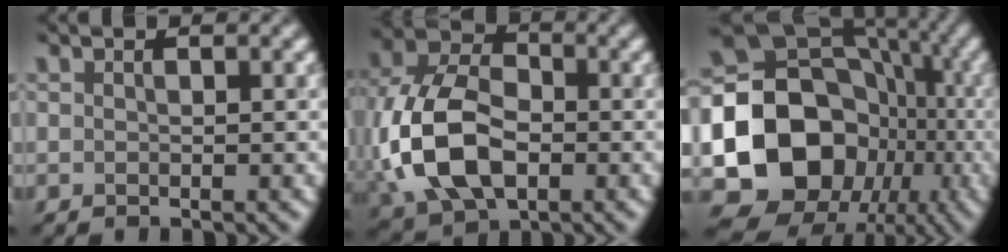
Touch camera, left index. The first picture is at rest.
{"total": 11.1, "force": [-2.2, 7.4, 7.9], "torque": [-0.194, -0.005, -0.057]}
{"total": 17.7, "force": [-3.8, 14.9, 8.7], "torque": [-0.172, -0.008, -0.089]}